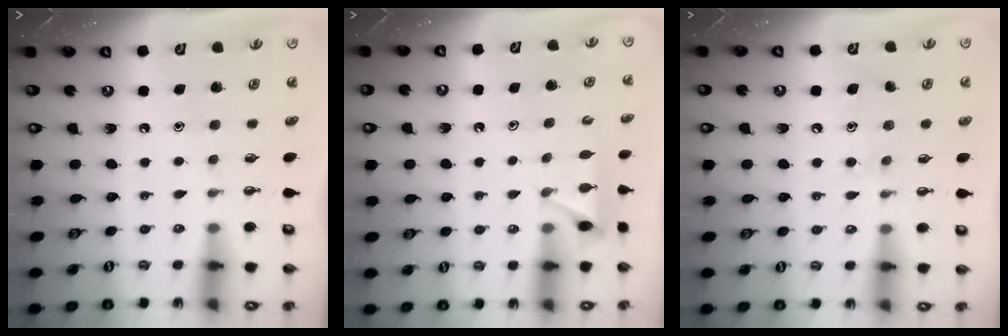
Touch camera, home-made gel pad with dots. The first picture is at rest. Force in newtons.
{"total": 5.0, "press": 5.0, "slide": 0.5}
{"total": 7.9, "press": 7.9, "slide": 0.4}